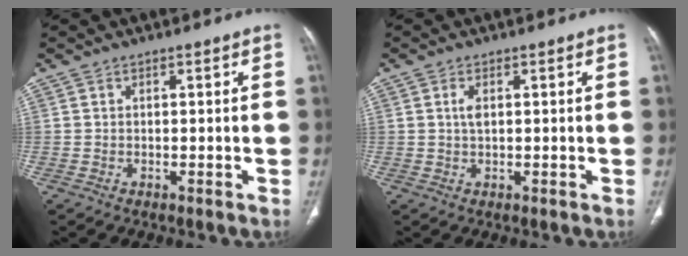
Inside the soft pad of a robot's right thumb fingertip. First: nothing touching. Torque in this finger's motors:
{"motor_torque": [0.69, 0.62, 0.37, -0.16, -0.01]}